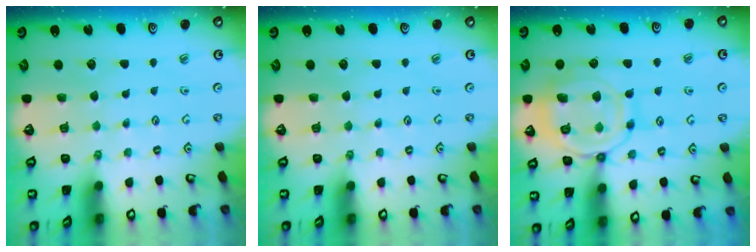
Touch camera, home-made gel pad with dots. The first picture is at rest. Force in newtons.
{"total": 0.0}
{"total": 14.5, "press": 14.5, "slide": 1.4}